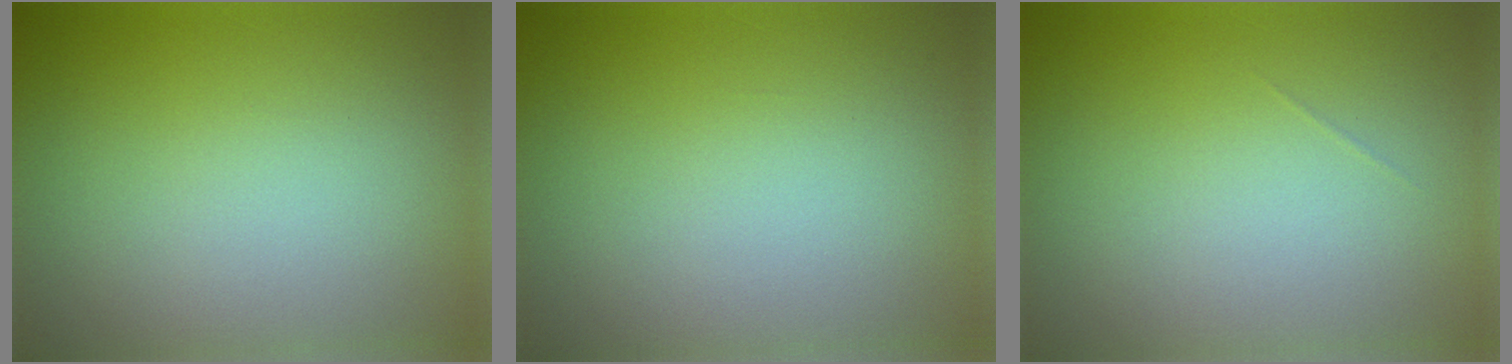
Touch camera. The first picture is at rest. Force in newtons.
{"total": 0.0}
{"total": 0.0}